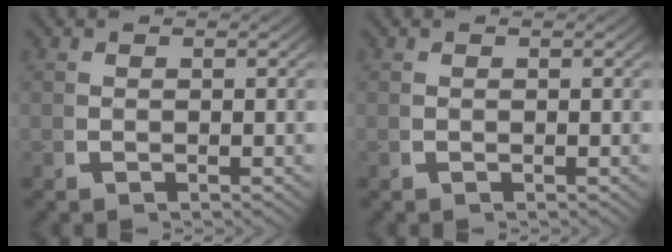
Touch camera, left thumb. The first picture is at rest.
{"total": 0.0}